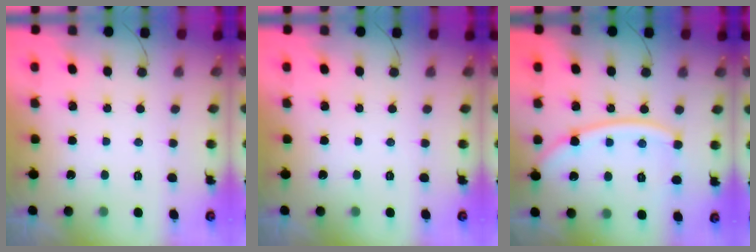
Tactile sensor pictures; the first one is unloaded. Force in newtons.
{"total": 0.0}
{"total": 12.0, "press": 11.9, "slide": 1.5}